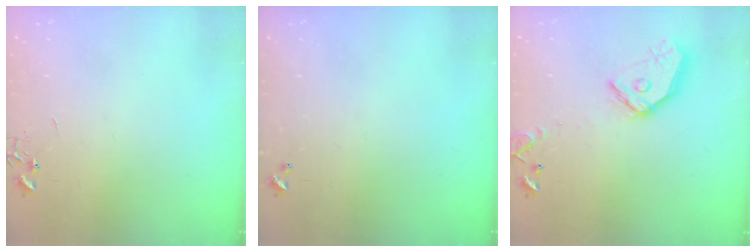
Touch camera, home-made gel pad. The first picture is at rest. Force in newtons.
{"total": 0.0}
{"total": 14.6, "press": 14.4, "slide": 1.8}